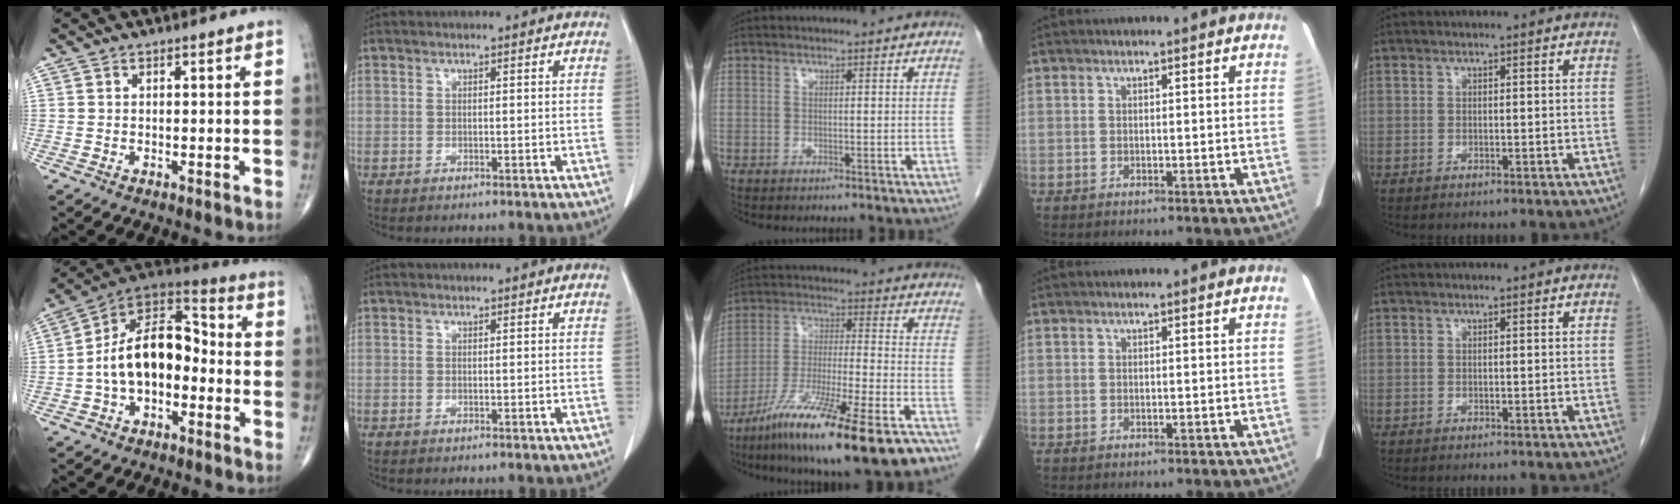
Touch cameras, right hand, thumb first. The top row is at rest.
{"thumb": {"total": 15.8, "force": [-2.4, 9.6, 12.2], "torque": [-0.183, 0.052, -0.053]}, "middle": {"total": 20.5, "force": [-14.0, 1.1, 15.0], "torque": [-0.235, -0.044, -0.239]}}